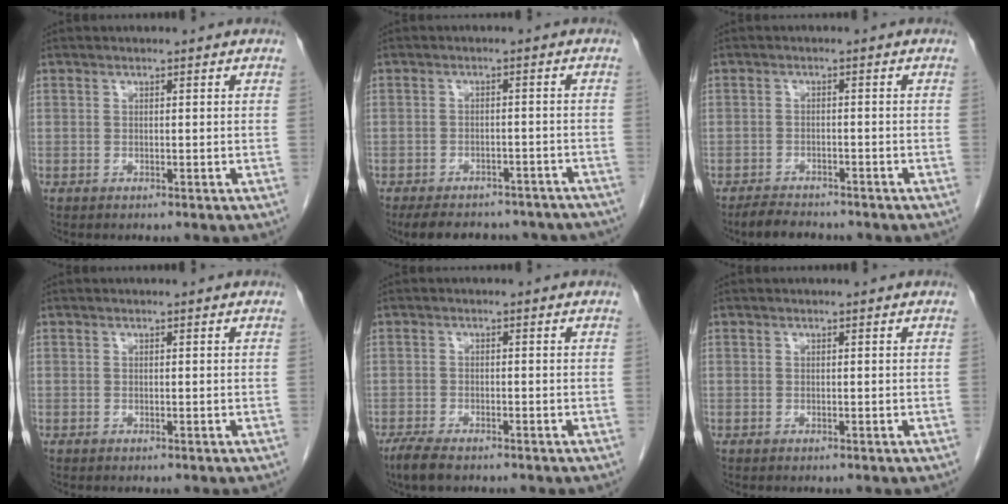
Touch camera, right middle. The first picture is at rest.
{"total": 16.5, "force": [-14.1, 6.4, 5.8], "torque": [-0.116, -0.005, -0.161]}
{"total": 4.1, "force": [-3.7, 1.1, 1.4], "torque": [-0.032, -0.010, -0.060]}
{"total": 0.0}
{"total": 3.9, "force": [-3.0, 0.9, 2.4], "torque": [-0.055, -0.012, -0.049]}
{"total": 0.0}